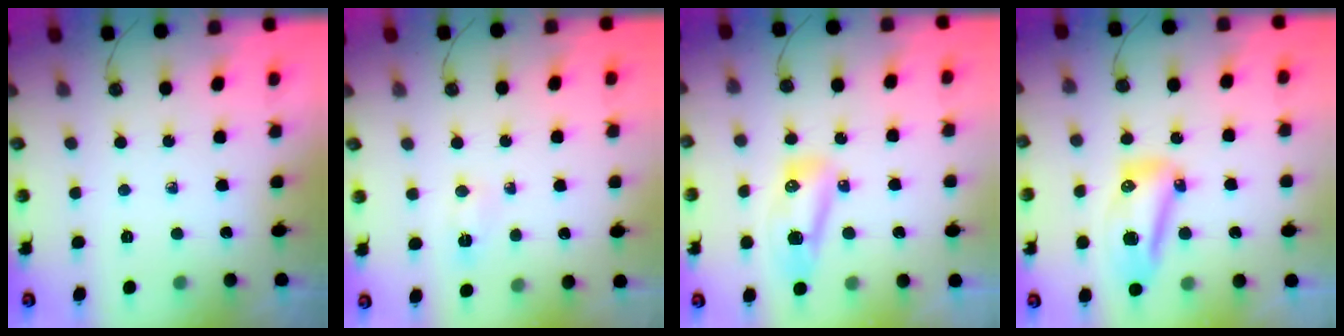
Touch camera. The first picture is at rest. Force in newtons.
{"total": 2.7, "press": 2.6, "slide": 0.3}
{"total": 11.2, "press": 9.6, "slide": 5.7}
{"total": 21.3, "press": 16.2, "slide": 13.9}